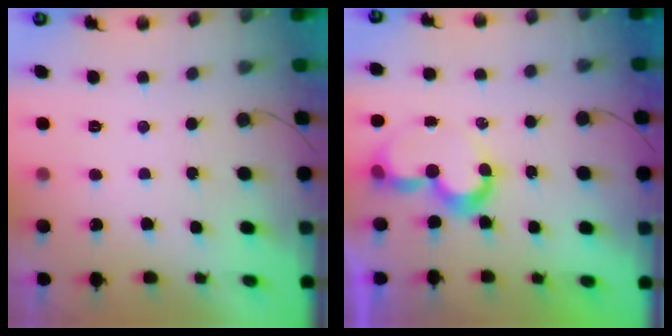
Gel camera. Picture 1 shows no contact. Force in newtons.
{"total": 8.3, "press": 8.3, "slide": 0.7}